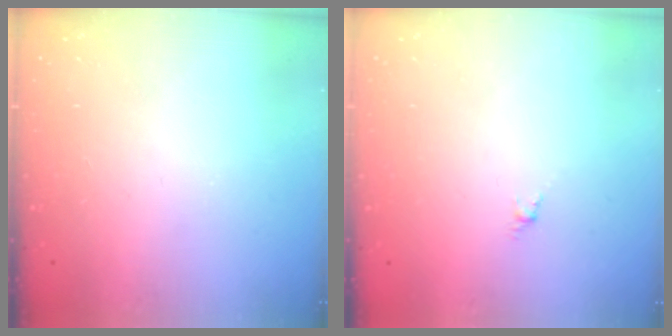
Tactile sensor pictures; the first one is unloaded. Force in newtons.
{"total": 1.1, "press": 1.0, "slide": 0.5}